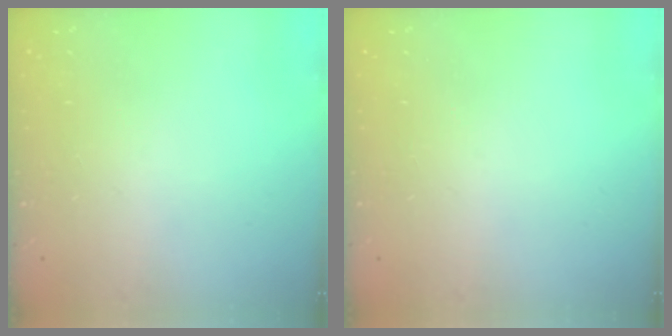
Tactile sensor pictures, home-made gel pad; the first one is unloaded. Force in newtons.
{"total": 0.0}